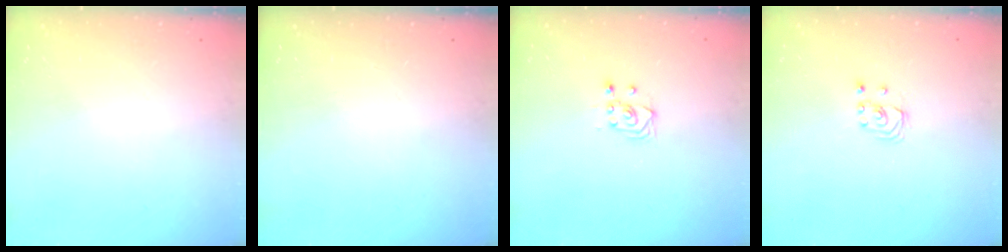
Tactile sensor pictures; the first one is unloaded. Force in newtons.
{"total": 0.0}
{"total": 3.4, "press": 3.0, "slide": 1.6}
{"total": 1.9, "press": 1.9, "slide": 0.2}